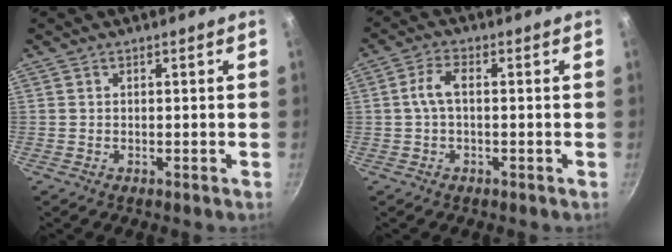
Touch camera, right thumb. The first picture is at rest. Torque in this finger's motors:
{"motor_torque": [0.16, 0.02, 0.61, 0.17, 0.04]}